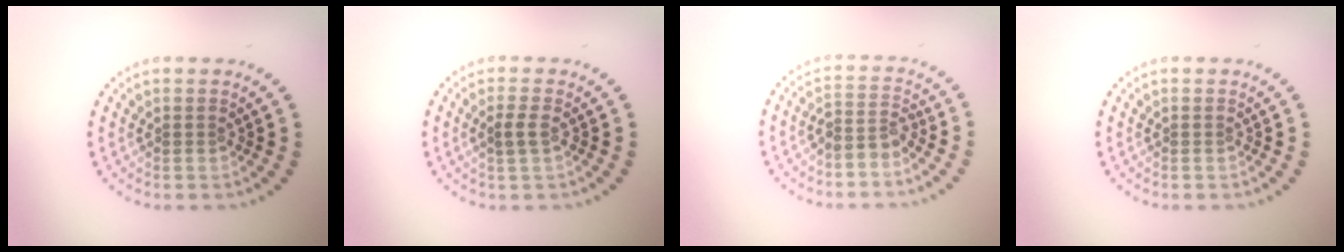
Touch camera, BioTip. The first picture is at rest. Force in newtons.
{"total": 1.6, "press": 1.5, "slide": 0.6}
{"total": 2.4, "press": 1.9, "slide": 1.5}
{"total": 0.0}